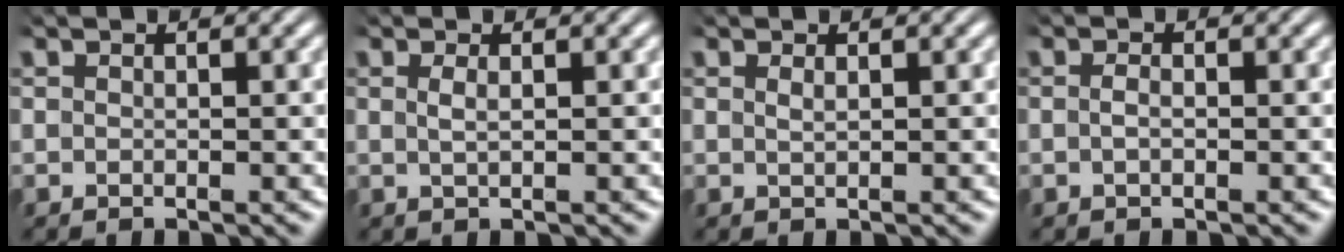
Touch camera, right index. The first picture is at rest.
{"total": 0.9, "force": [0.1, -0.3, 0.9], "torque": [-0.021, -0.009, 0.009]}
{"total": 0.7, "force": [0.2, -0.5, 0.4], "torque": [-0.007, -0.007, 0.010]}
{"total": 0.9, "force": [-0.5, 0.1, 0.7], "torque": [-0.020, -0.007, -0.007]}